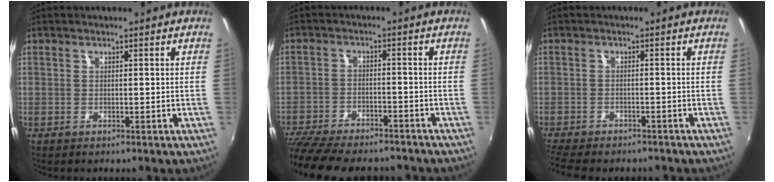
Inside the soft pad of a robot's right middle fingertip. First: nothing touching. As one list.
[{"total": 17.3, "force": [-14.6, 5.2, 7.6], "torque": [-0.174, -0.034, -0.227]}, {"total": 9.5, "force": [-8.2, 2.8, 3.7], "torque": [-0.099, -0.031, -0.131]}]